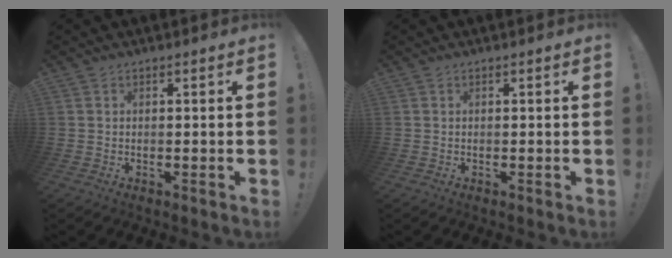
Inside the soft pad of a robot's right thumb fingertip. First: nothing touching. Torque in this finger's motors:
{"motor_torque": [-0.10, 0.10, 0.09, -0.04, 0.00]}